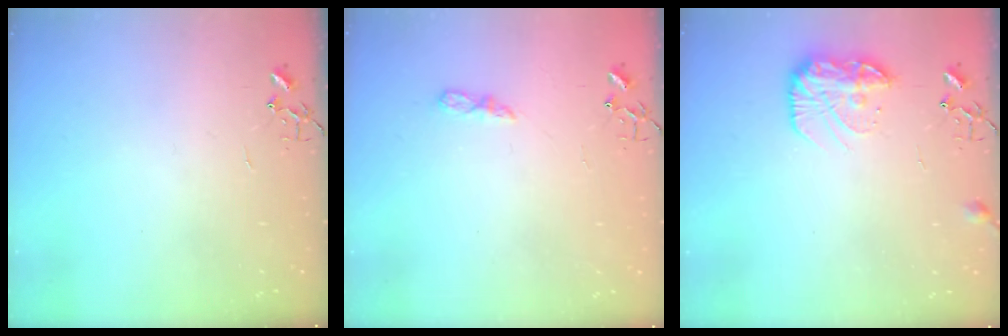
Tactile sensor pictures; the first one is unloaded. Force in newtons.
{"total": 4.6, "press": 4.6, "slide": 0.6}
{"total": 12.8, "press": 12.8, "slide": 0.7}